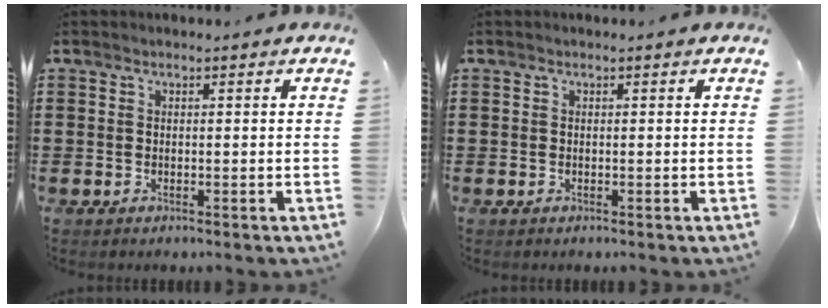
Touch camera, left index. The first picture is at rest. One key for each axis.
{"total": 0.0}